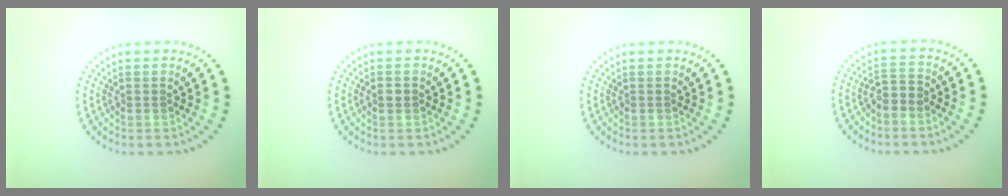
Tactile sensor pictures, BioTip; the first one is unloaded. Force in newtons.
{"total": 0.6, "press": 0.6, "slide": 0.2}
{"total": 0.0}
{"total": 1.8, "press": 1.4, "slide": 1.2}